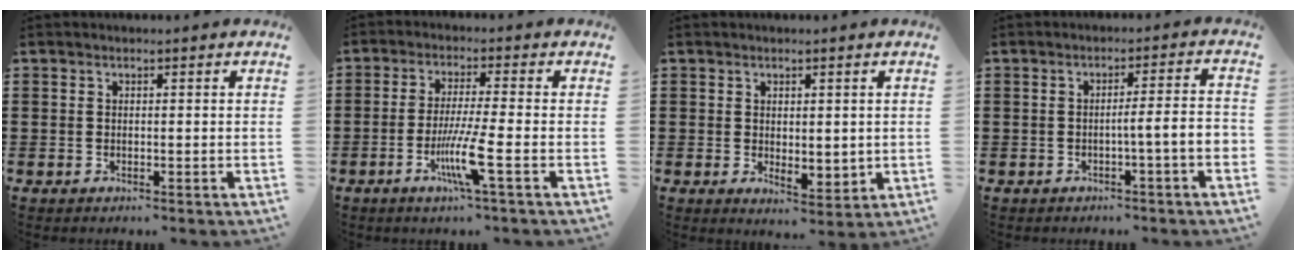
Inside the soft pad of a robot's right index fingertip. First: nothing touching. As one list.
[{"total": 7.7, "force": [-2.9, 0.0, 7.1], "torque": [-0.144, -0.020, -0.056]}, {"total": 2.2, "force": [1.0, 1.5, 1.3], "torque": [-0.020, 0.004, 0.017]}, {"total": 4.5, "force": [-1.5, -0.2, 4.2], "torque": [-0.071, -0.005, -0.029]}]